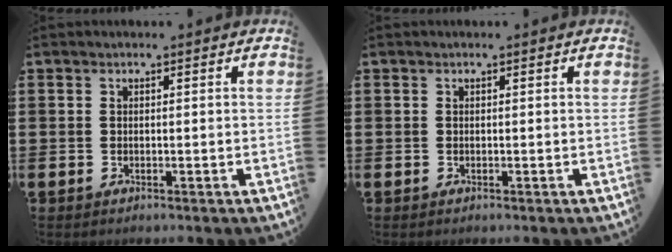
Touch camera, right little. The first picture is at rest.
{"total": 0.0}